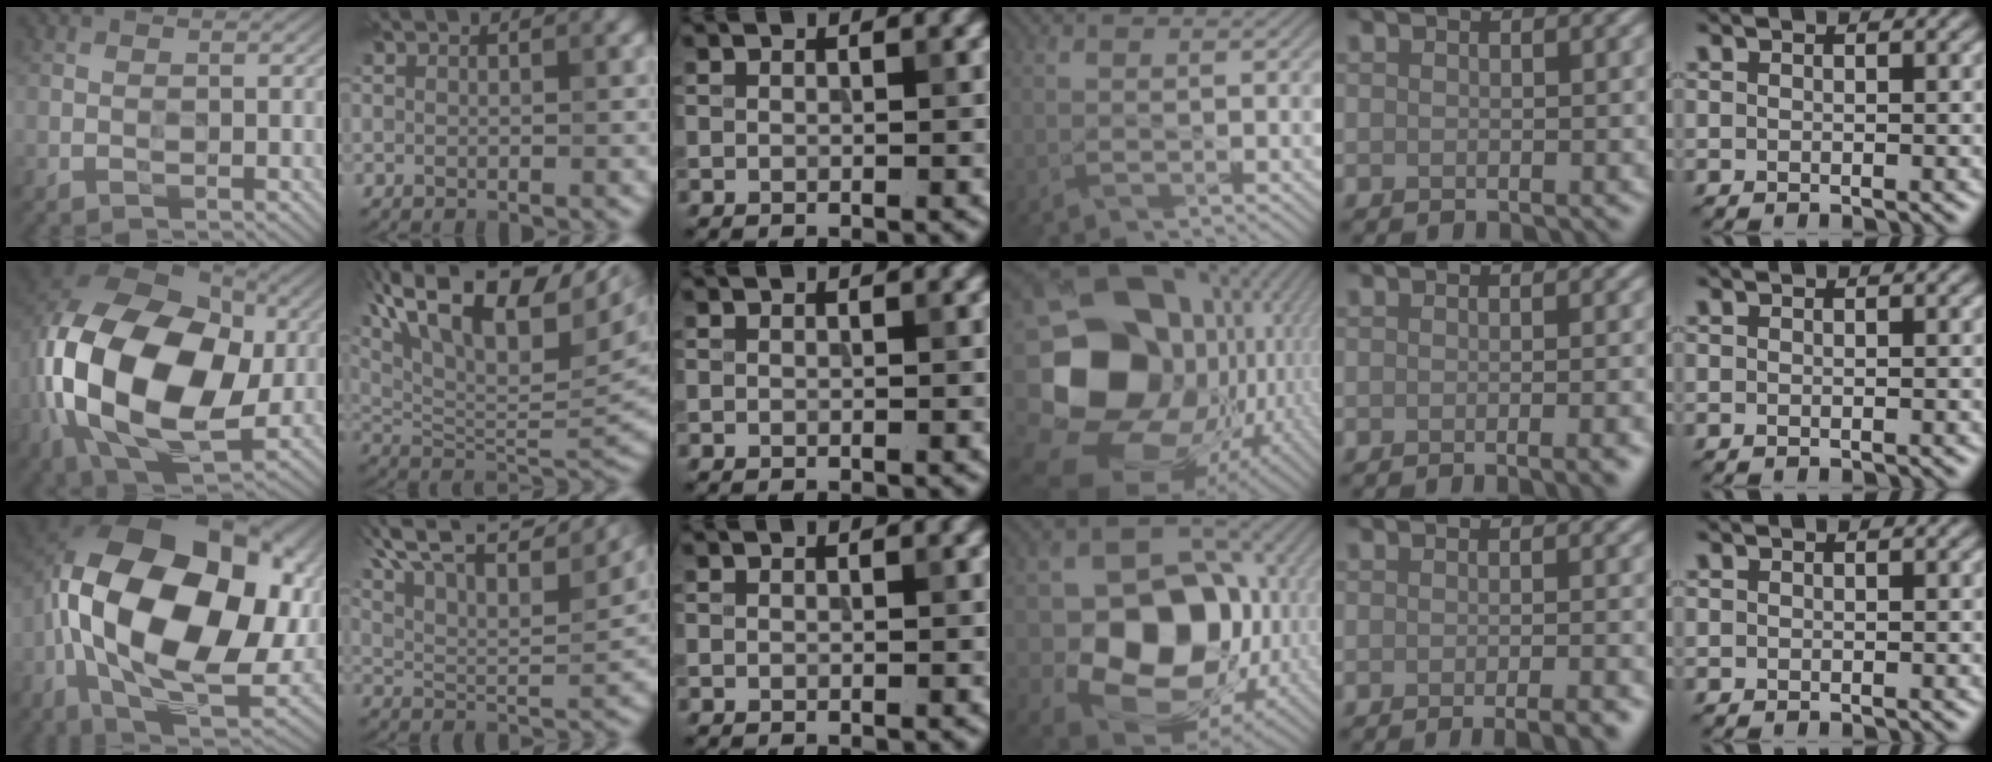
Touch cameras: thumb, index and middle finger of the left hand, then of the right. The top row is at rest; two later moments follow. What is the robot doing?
{"motion": "wipe", "object": "compact mirror"}